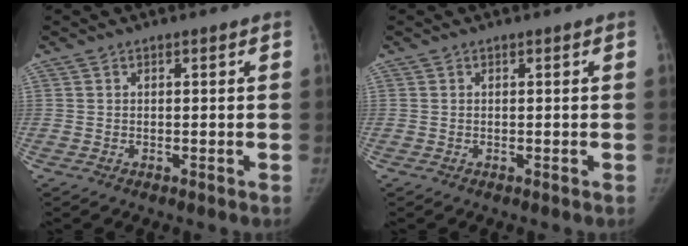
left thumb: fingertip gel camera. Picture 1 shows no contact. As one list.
[{"total": 0.0}]